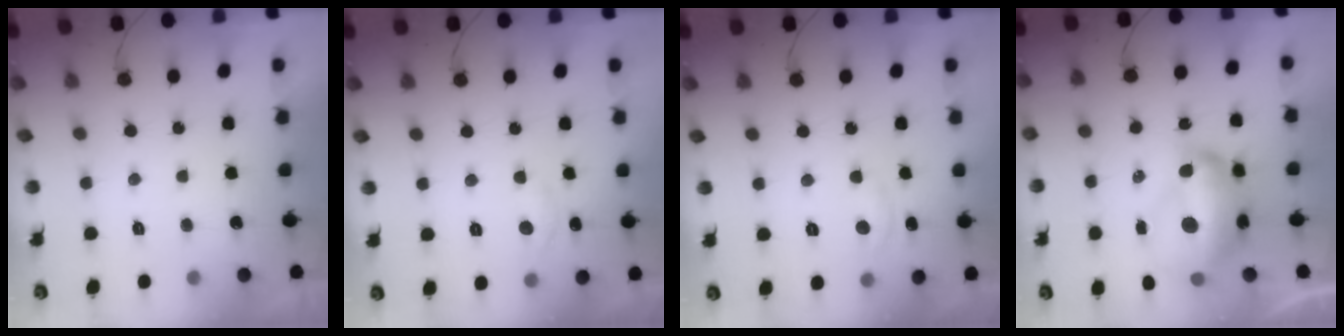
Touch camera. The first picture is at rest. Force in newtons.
{"total": 7.7, "press": 7.6, "slide": 1.0}
{"total": 2.9, "press": 2.8, "slide": 0.3}
{"total": 17.6, "press": 17.6, "slide": 1.5}